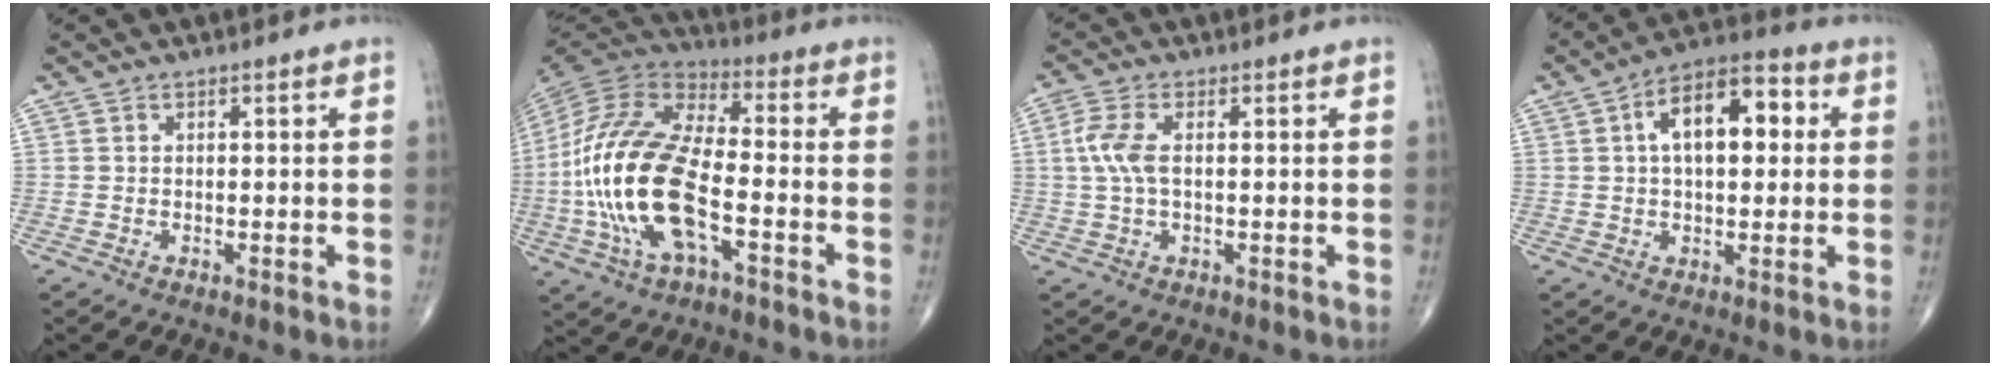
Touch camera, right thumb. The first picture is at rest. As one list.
[{"total": 21.4, "force": [-5.0, 9.3, 18.5], "torque": [-0.401, 0.023, -0.092]}, {"total": 5.4, "force": [0.5, 2.5, 4.7], "torque": [-0.126, 0.009, 0.007]}, {"total": 12.6, "force": [2.5, 6.6, 10.4], "torque": [-0.146, 0.025, 0.031]}]